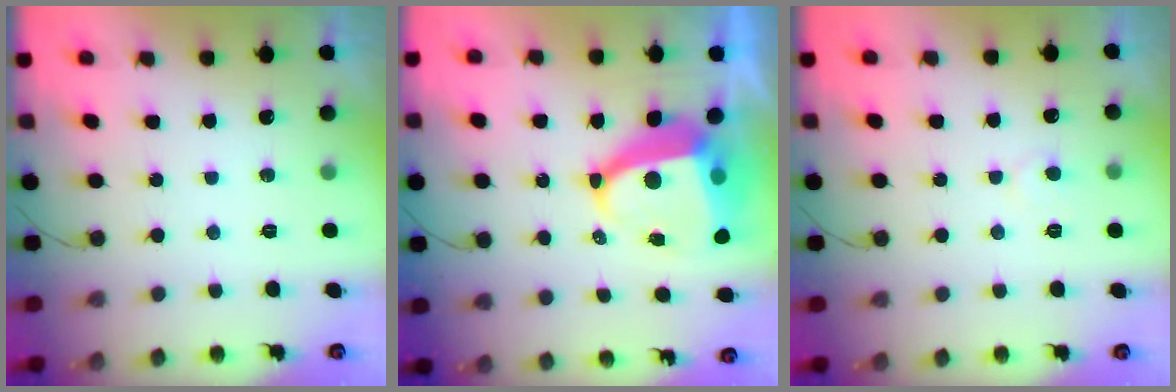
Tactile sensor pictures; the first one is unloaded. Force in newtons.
{"total": 11.2, "press": 11.1, "slide": 1.2}
{"total": 4.3, "press": 4.3, "slide": 0.5}